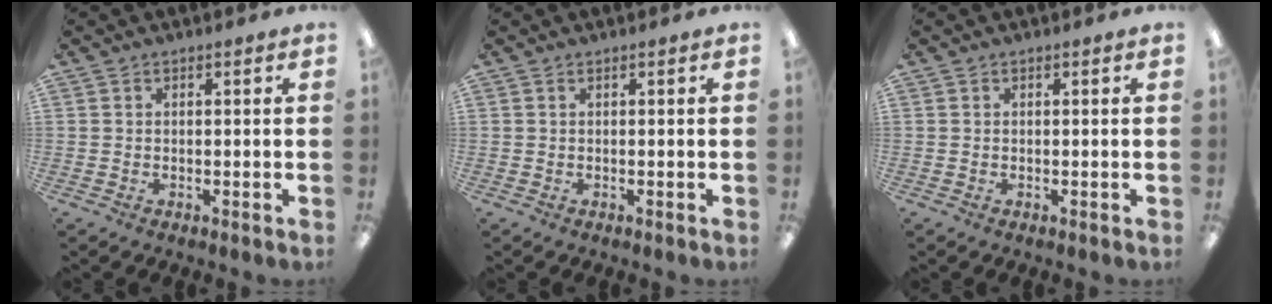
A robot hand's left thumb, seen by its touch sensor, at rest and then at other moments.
{"total": 0.0}
{"total": 0.0}